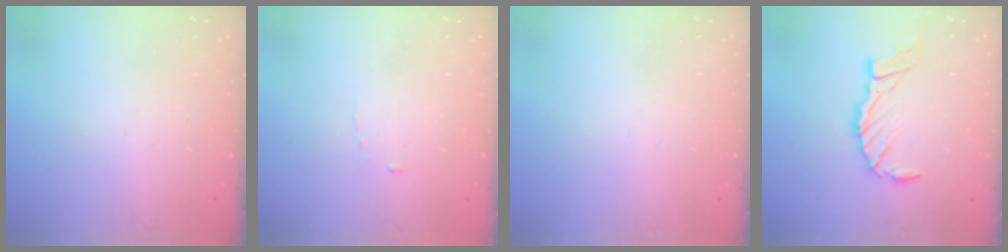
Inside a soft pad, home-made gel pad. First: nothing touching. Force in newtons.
{"total": 2.6, "press": 2.6, "slide": 0.3}
{"total": 0.0}
{"total": 10.3, "press": 10.2, "slide": 1.3}